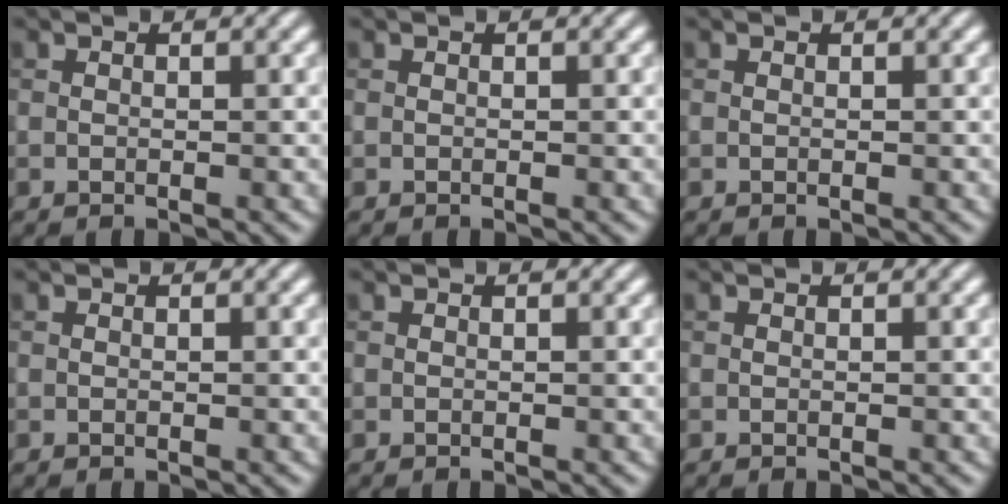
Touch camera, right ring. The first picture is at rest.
{"total": 0.0}
{"total": 0.0}
{"total": 0.0}
{"total": 0.0}
{"total": 0.0}